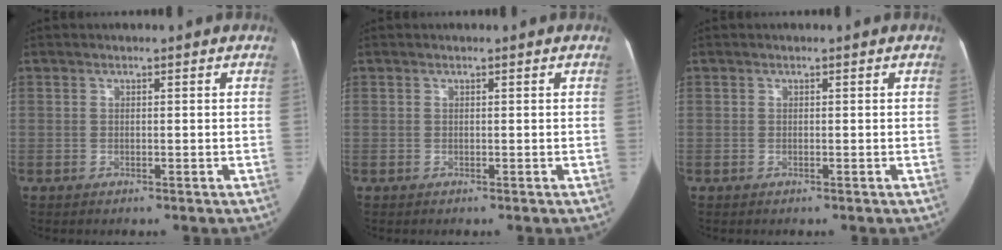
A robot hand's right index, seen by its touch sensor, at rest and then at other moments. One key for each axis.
{"total": 0.0}
{"total": 0.0}